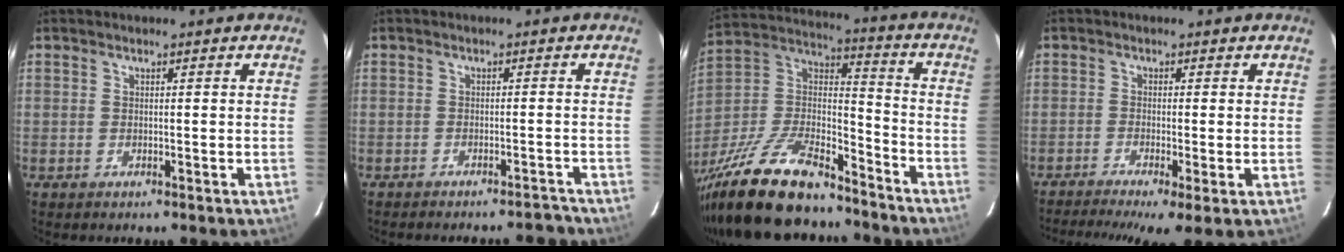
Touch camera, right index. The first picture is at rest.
{"total": 6.1, "force": [-5.8, 1.2, 1.5], "torque": [-0.026, 0.018, -0.065]}
{"total": 24.3, "force": [-18.5, 8.1, 13.5], "torque": [-0.283, -0.013, -0.315]}
{"total": 8.7, "force": [-5.7, 0.6, 6.5], "torque": [-0.132, -0.025, -0.093]}